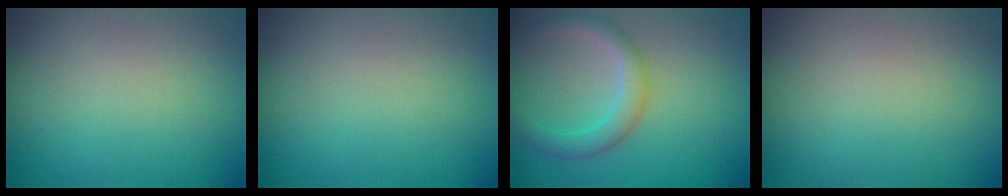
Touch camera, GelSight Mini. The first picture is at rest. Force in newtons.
{"total": 0.0}
{"total": 3.0, "press": 3.0, "slide": 0.1}
{"total": 0.0}